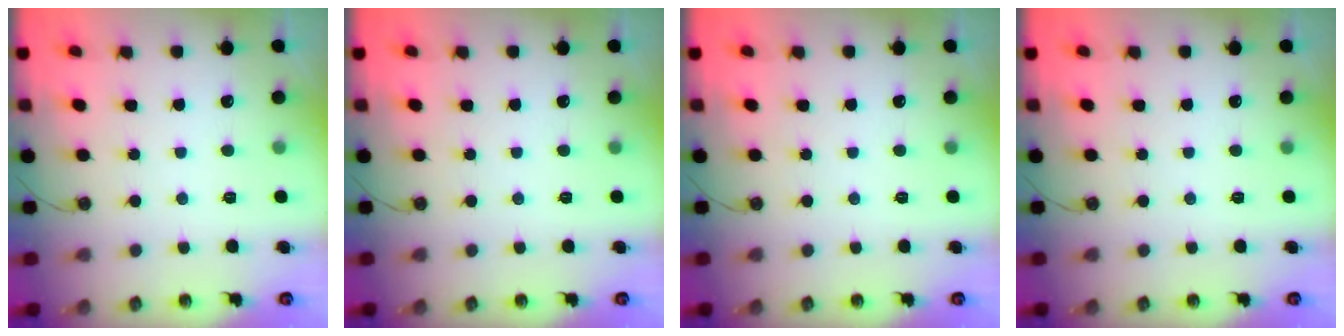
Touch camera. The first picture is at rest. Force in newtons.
{"total": 0.0}
{"total": 0.0}
{"total": 0.0}